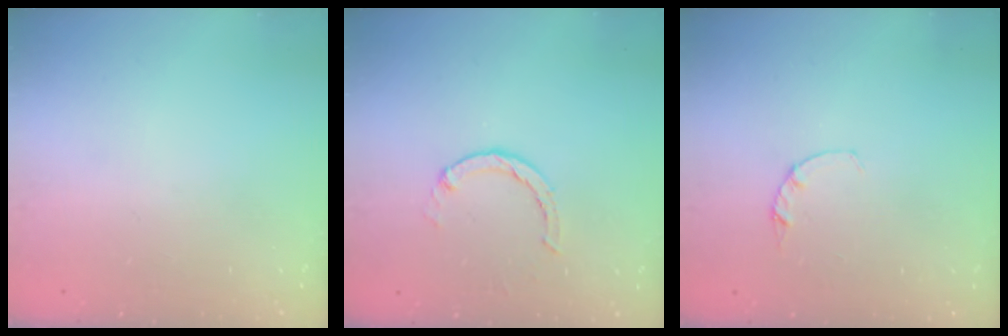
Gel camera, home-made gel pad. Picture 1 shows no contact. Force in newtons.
{"total": 2.0, "press": 2.0, "slide": 0.2}
{"total": 1.2, "press": 1.1, "slide": 0.3}